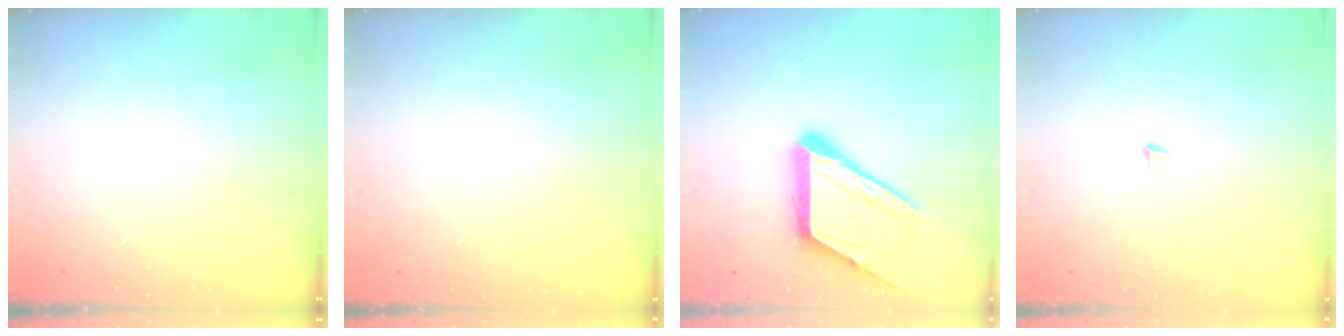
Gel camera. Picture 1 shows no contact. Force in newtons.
{"total": 2.7, "press": 2.7, "slide": 0.3}
{"total": 18.5, "press": 18.4, "slide": 1.9}
{"total": 3.2, "press": 3.2, "slide": 0.4}